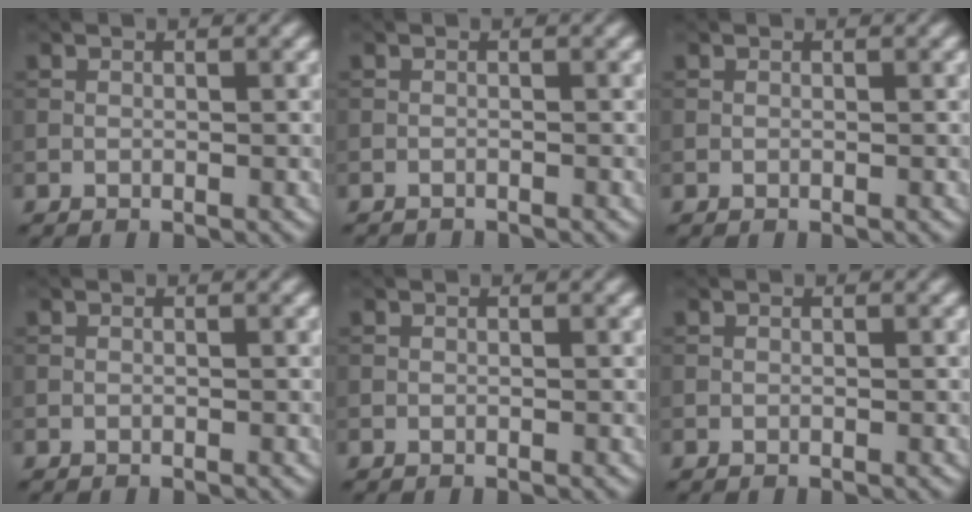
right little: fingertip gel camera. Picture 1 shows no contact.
{"total": 1.1, "force": [-1.1, 0.1, 0.1], "torque": [0.000, -0.008, -0.024]}
{"total": 0.0}
{"total": 0.0}
{"total": 0.0}
{"total": 0.0}